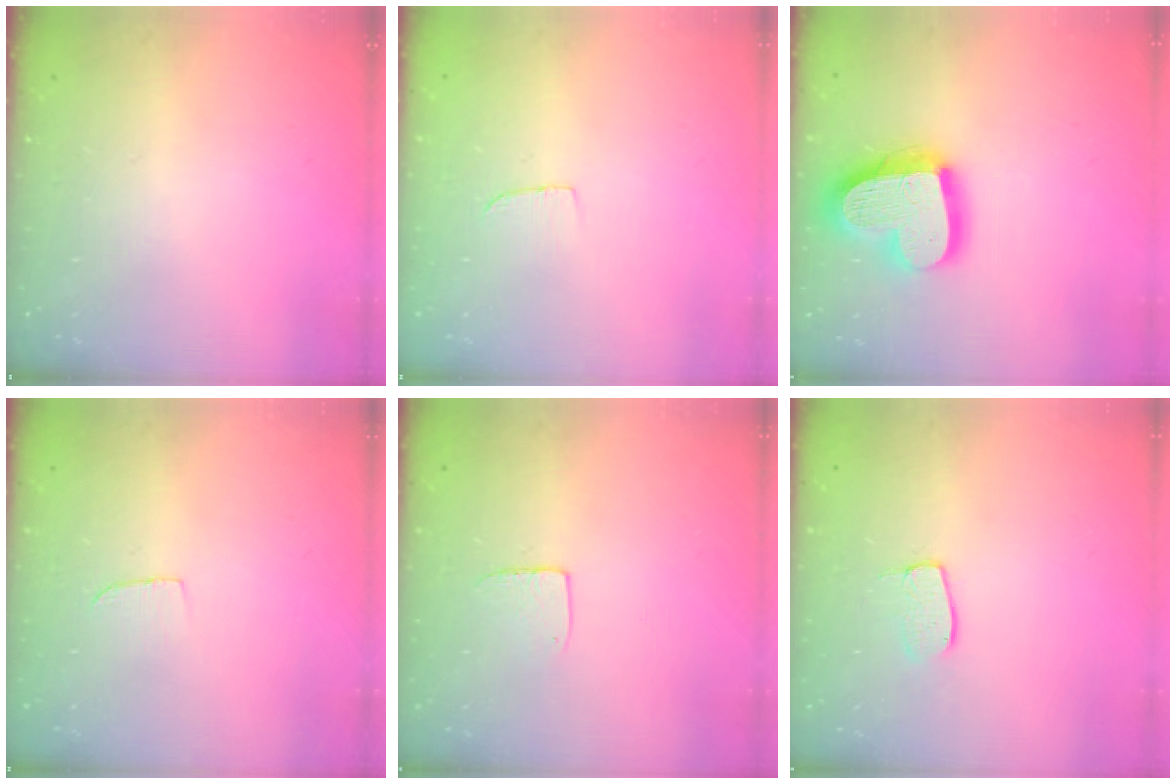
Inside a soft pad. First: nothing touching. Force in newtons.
{"total": 4.2, "press": 4.2, "slide": 0.4}
{"total": 20.8, "press": 20.7, "slide": 1.9}
{"total": 4.2, "press": 4.2, "slide": 0.4}
{"total": 5.9, "press": 5.9, "slide": 0.5}
{"total": 6.9, "press": 6.9, "slide": 0.4}